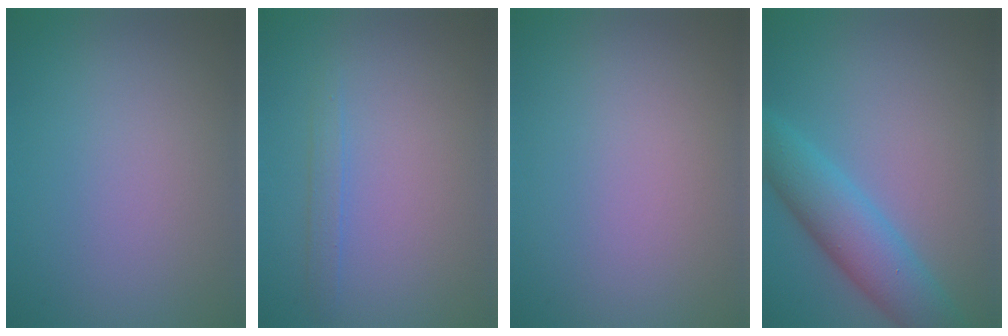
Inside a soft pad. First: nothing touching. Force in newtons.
{"total": 1.1, "press": 1.1, "slide": 0.0}
{"total": 0.0}
{"total": 5.7, "press": 5.7, "slide": 0.1}